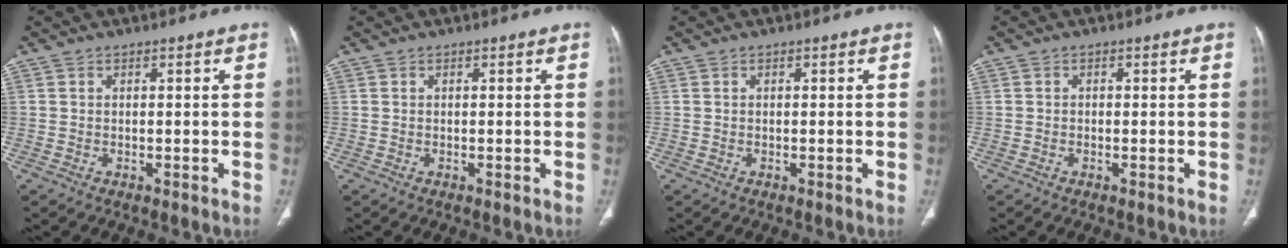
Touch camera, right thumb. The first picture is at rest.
{"total": 0.0}
{"total": 0.0}
{"total": 0.0}